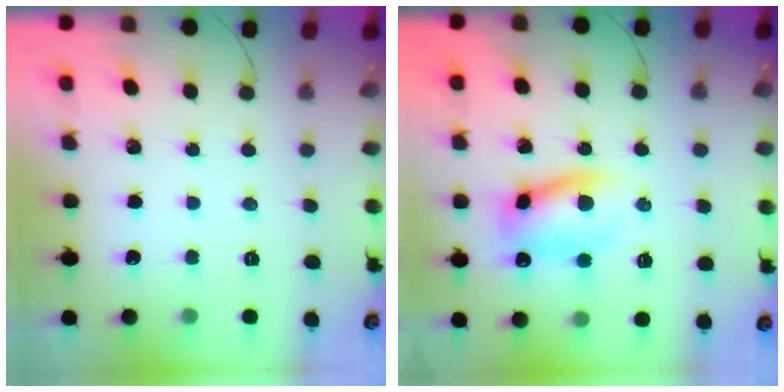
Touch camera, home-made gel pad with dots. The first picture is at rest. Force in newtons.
{"total": 12.0, "press": 11.9, "slide": 1.8}